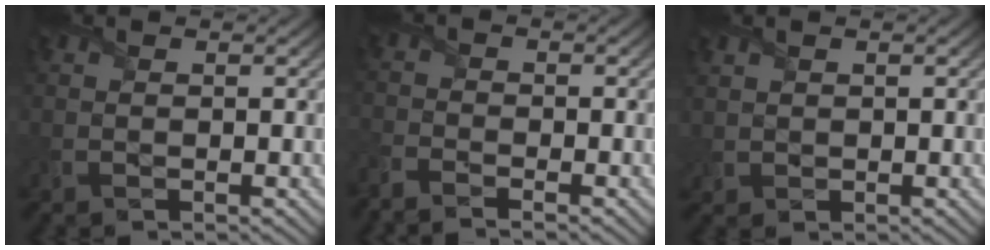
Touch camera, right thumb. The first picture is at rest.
{"total": 3.2, "force": [-3.0, 0.5, 1.2], "torque": [-0.035, -0.009, -0.073]}
{"total": 1.2, "force": [0.8, 0.8, 0.3], "torque": [-0.015, 0.000, 0.016]}